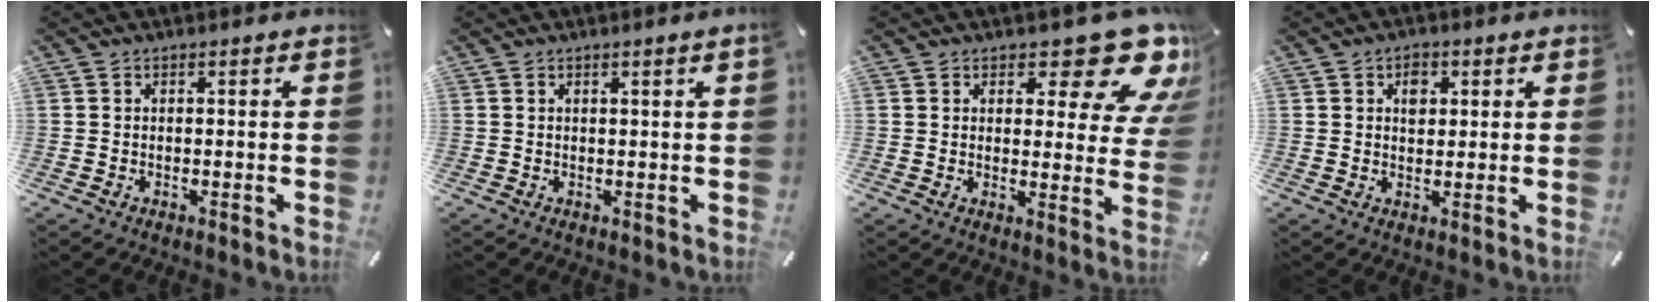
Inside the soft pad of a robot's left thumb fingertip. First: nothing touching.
{"total": 1.3, "force": [0.6, -0.1, 1.1], "torque": [-0.020, -0.002, 0.010]}
{"total": 13.5, "force": [8.5, 5.9, 8.6], "torque": [-0.097, -0.066, 0.141]}
{"total": 3.4, "force": [1.1, 2.6, 1.9], "torque": [-0.019, -0.003, 0.013]}